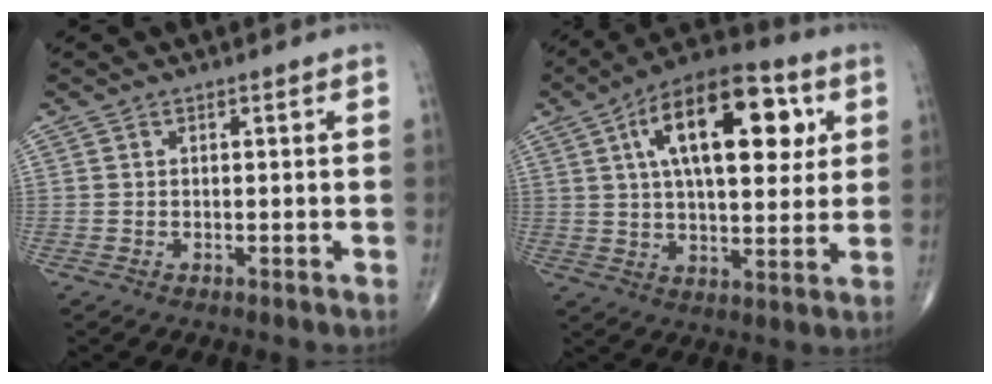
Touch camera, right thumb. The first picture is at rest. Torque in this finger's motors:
{"motor_torque": [0.78, 4.23, 1.88, 0.54, 0.55]}